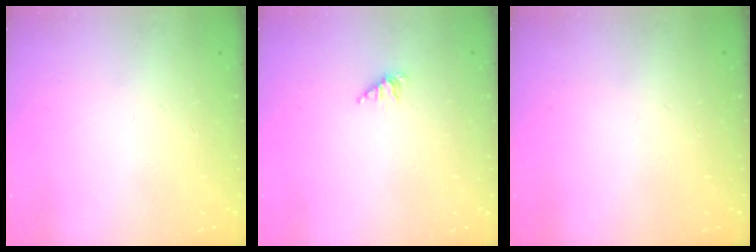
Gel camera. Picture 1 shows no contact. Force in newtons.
{"total": 1.9, "press": 1.9, "slide": 0.4}
{"total": 0.0}